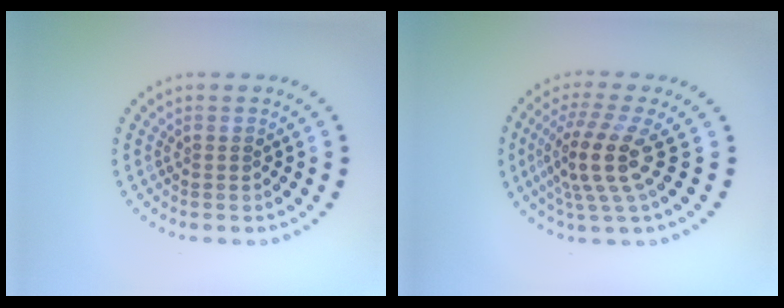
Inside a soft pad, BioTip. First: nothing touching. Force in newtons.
{"total": 4.7, "press": 3.4, "slide": 3.1}